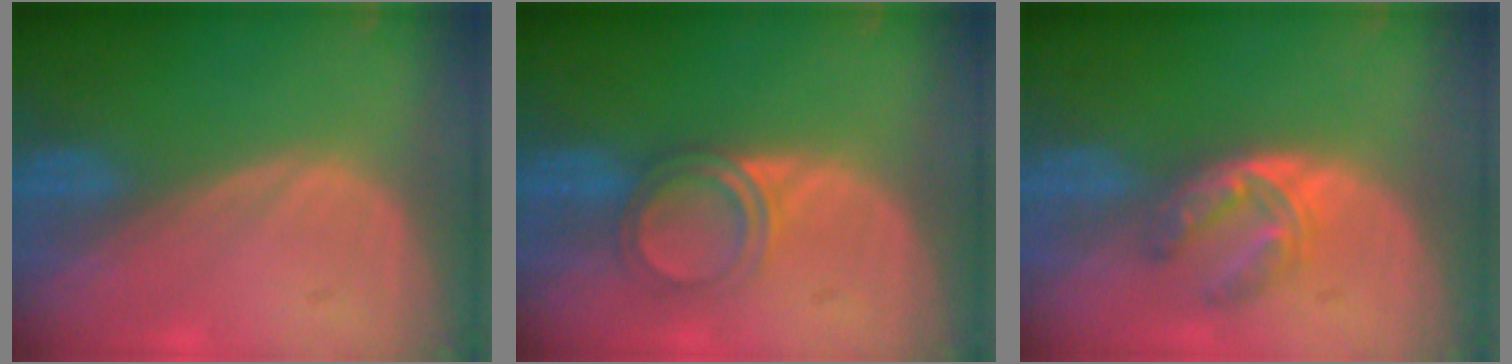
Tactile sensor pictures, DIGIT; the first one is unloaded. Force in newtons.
{"total": 4.2, "press": 4.0, "slide": 1.4}
{"total": 6.0, "press": 4.8, "slide": 3.5}